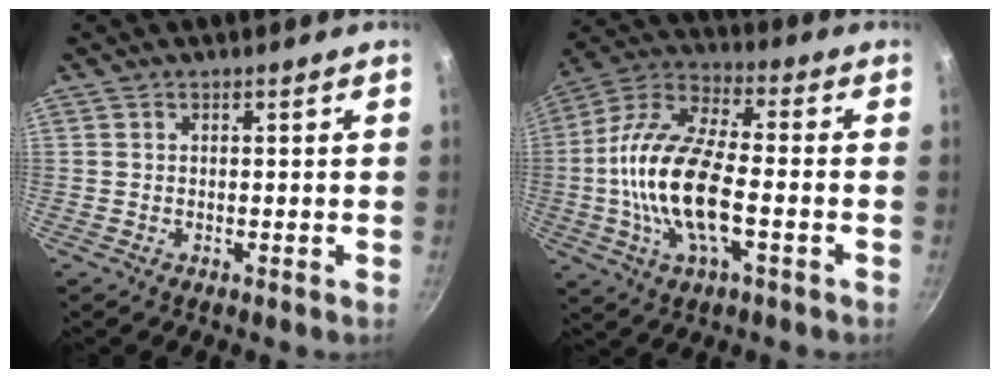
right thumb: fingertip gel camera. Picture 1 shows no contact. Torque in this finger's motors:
{"motor_torque": [0.37, 1.24, 1.97, -0.80, 0.68]}